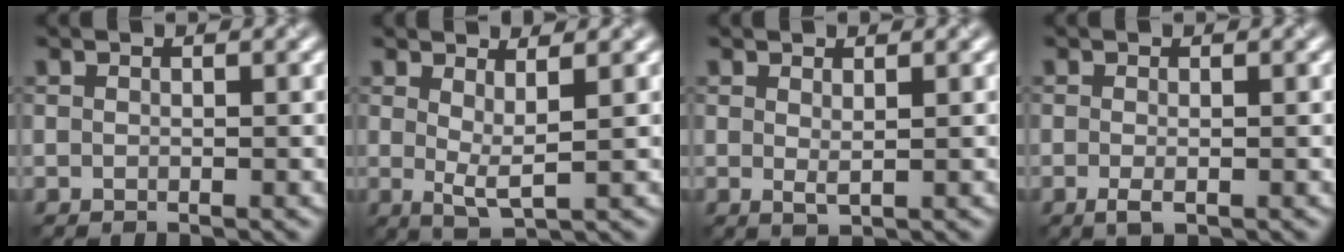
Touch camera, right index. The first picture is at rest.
{"total": 2.4, "force": [0.9, 0.5, 2.2], "torque": [-0.036, -0.014, 0.016]}
{"total": 0.9, "force": [0.5, 0.2, 0.8], "torque": [-0.016, -0.005, 0.010]}
{"total": 1.3, "force": [-0.5, 0.4, 1.1], "torque": [-0.024, -0.006, -0.010]}